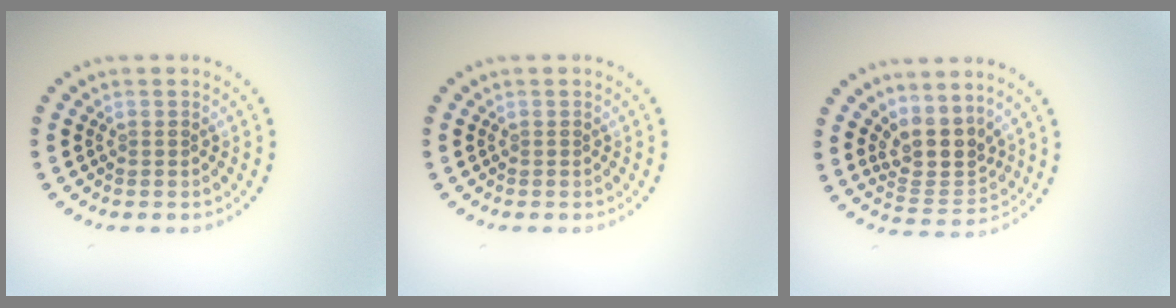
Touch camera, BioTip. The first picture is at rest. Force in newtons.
{"total": 0.0}
{"total": 3.8, "press": 3.0, "slide": 2.4}